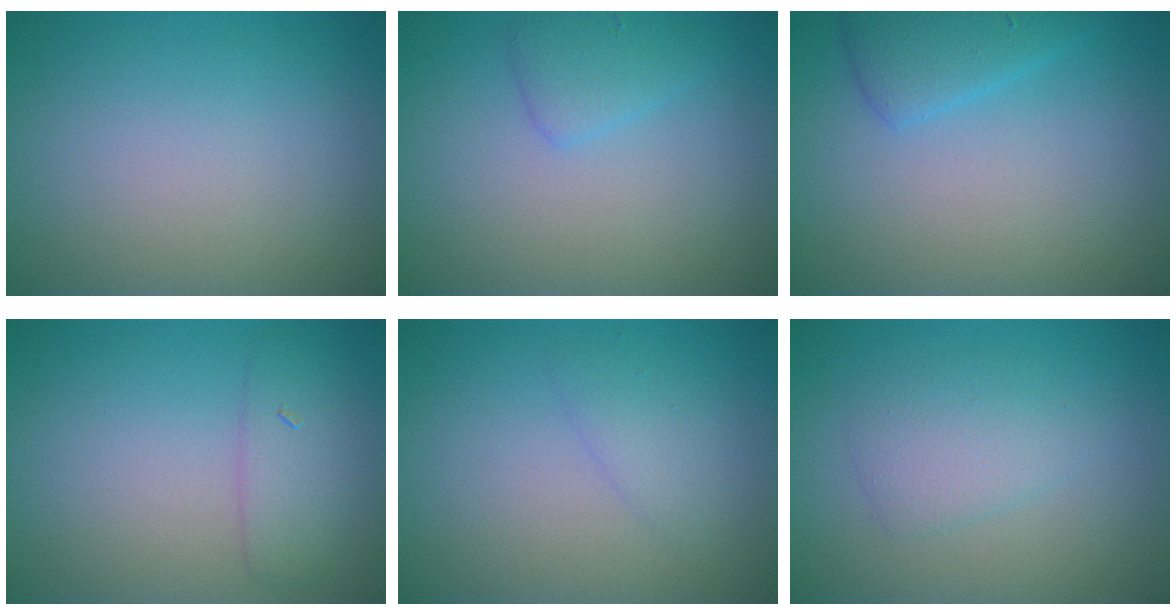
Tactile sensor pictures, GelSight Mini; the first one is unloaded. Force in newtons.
{"total": 1.8, "press": 1.8, "slide": 0.2}
{"total": 2.5, "press": 2.5, "slide": 0.2}
{"total": 2.7, "press": 2.7, "slide": 0.1}
{"total": 1.4, "press": 1.4, "slide": 0.2}
{"total": 2.4, "press": 2.4, "slide": 0.0}